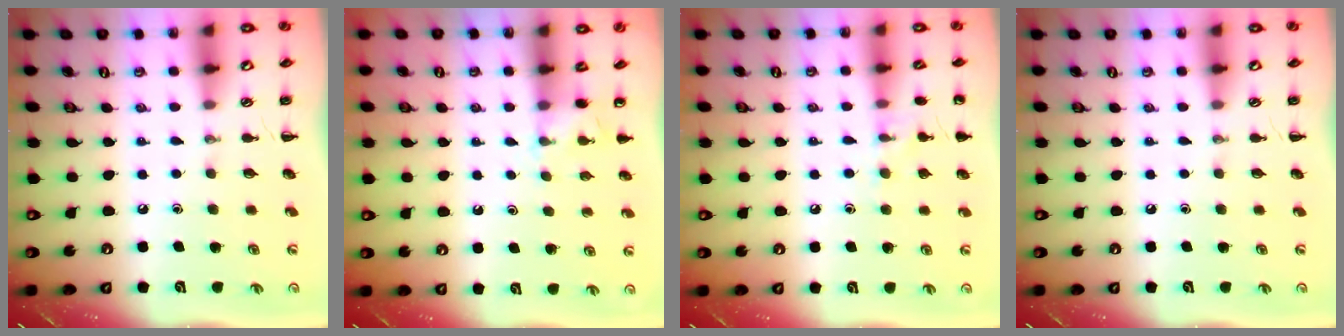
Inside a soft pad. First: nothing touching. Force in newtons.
{"total": 4.8, "press": 4.6, "slide": 1.3}
{"total": 8.7, "press": 8.5, "slide": 1.9}
{"total": 0.0}